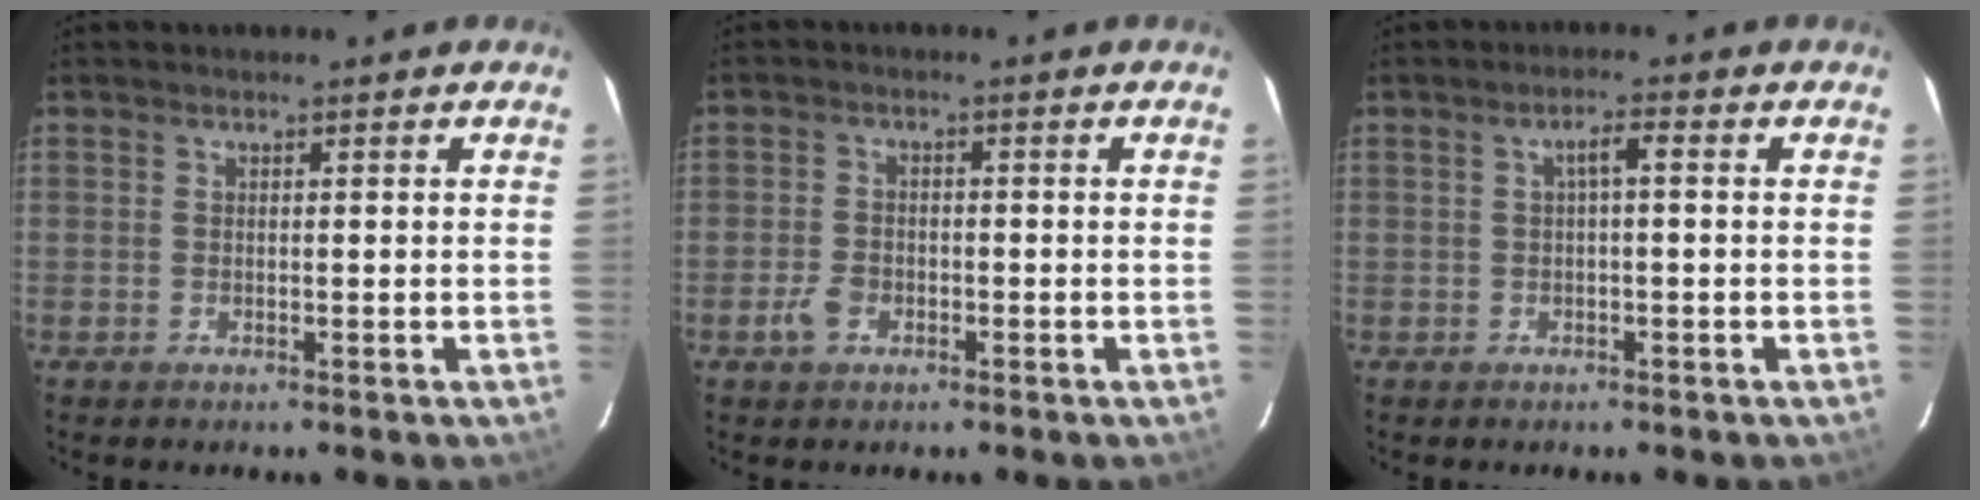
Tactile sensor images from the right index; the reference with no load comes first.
{"total": 3.7, "force": [-1.9, 2.5, 2.0], "torque": [-0.049, 0.001, -0.034]}
{"total": 2.3, "force": [0.1, 0.3, 2.3], "torque": [-0.044, 0.009, 0.003]}